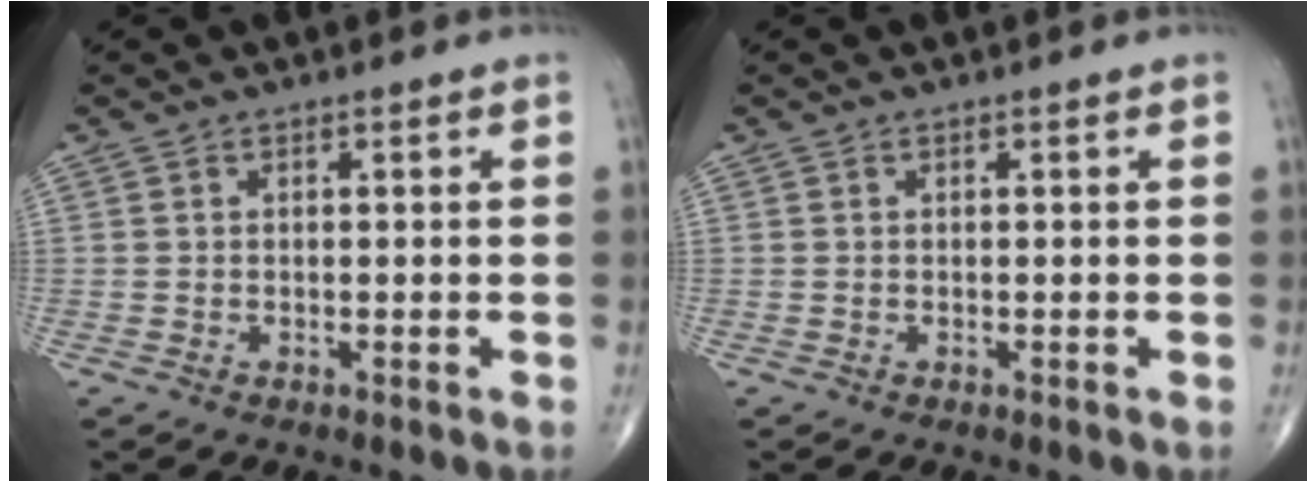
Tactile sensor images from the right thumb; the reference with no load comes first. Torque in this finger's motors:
{"motor_torque": [0.00, 0.00, 0.00, -0.01, 0.00]}